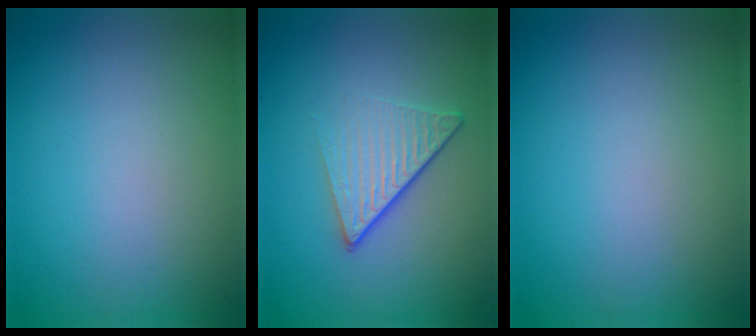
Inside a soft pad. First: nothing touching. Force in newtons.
{"total": 4.4, "press": 2.8, "slide": 3.4}
{"total": 0.0}